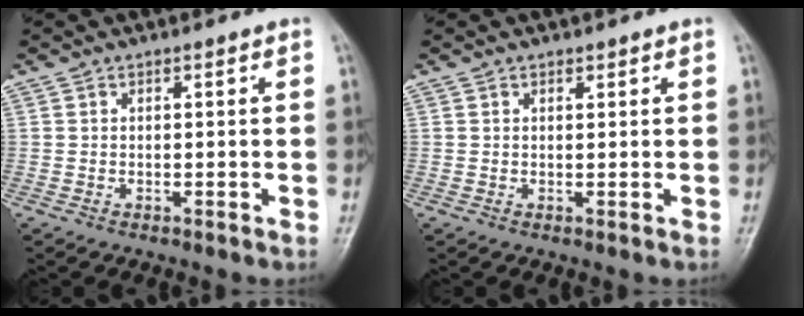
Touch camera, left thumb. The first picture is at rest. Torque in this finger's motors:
{"motor_torque": [-0.16, 0.00, -0.04, -0.04, -0.04]}